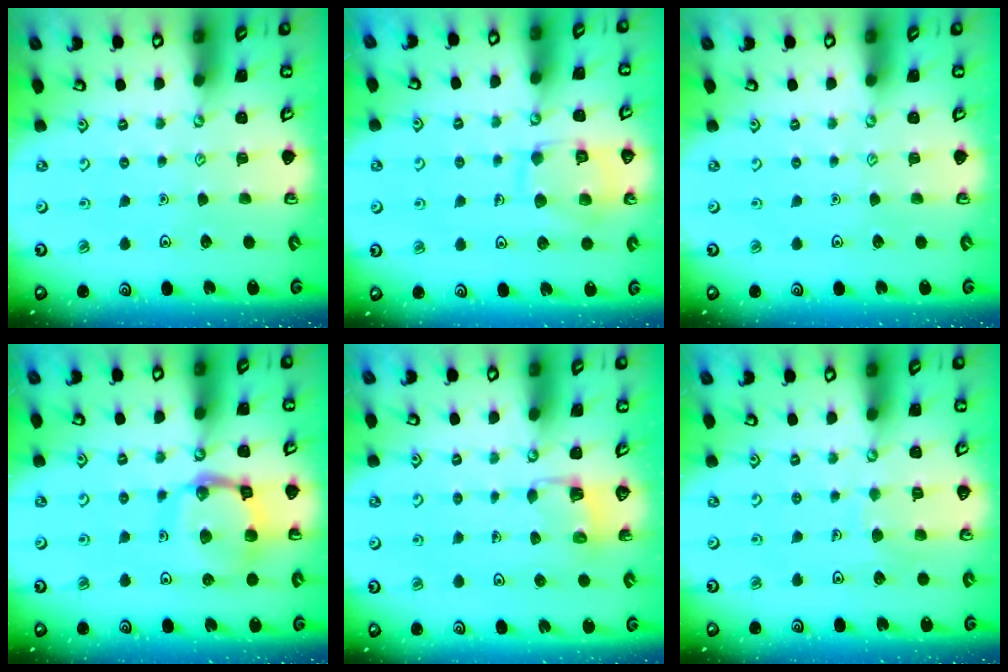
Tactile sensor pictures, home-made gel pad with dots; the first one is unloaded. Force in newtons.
{"total": 11.9, "press": 11.9, "slide": 0.9}
{"total": 0.0}
{"total": 13.5, "press": 13.5, "slide": 1.4}
{"total": 3.1, "press": 3.1, "slide": 0.3}
{"total": 5.6, "press": 5.6, "slide": 0.2}